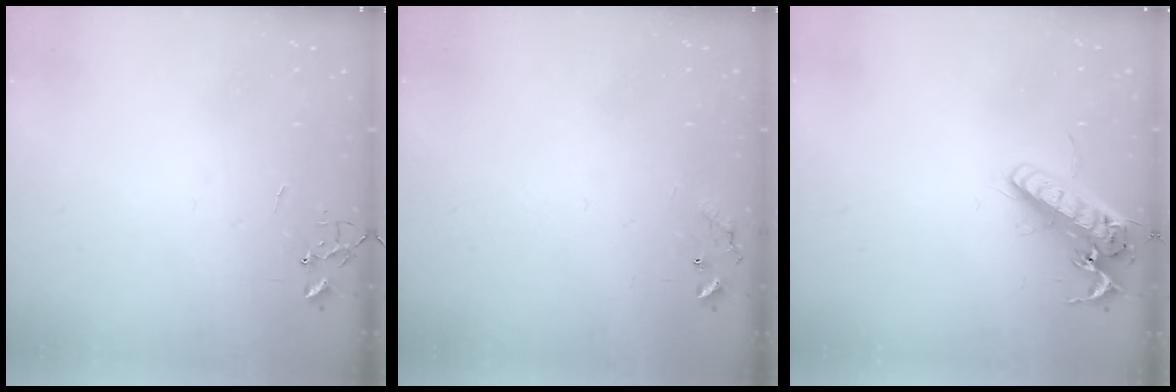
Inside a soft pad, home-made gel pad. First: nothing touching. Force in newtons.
{"total": 7.7, "press": 7.7, "slide": 0.5}
{"total": 16.4, "press": 16.1, "slide": 3.2}